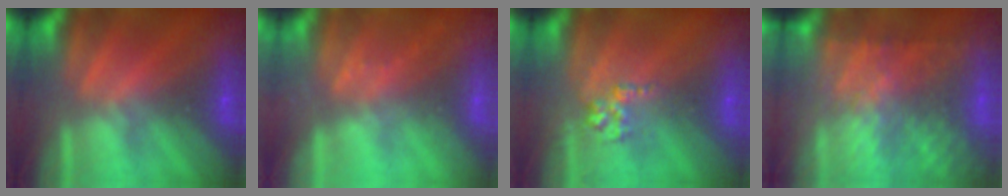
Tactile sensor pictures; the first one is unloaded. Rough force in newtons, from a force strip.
{"total": 2.3}
{"total": 2.9}
{"total": 6.4}